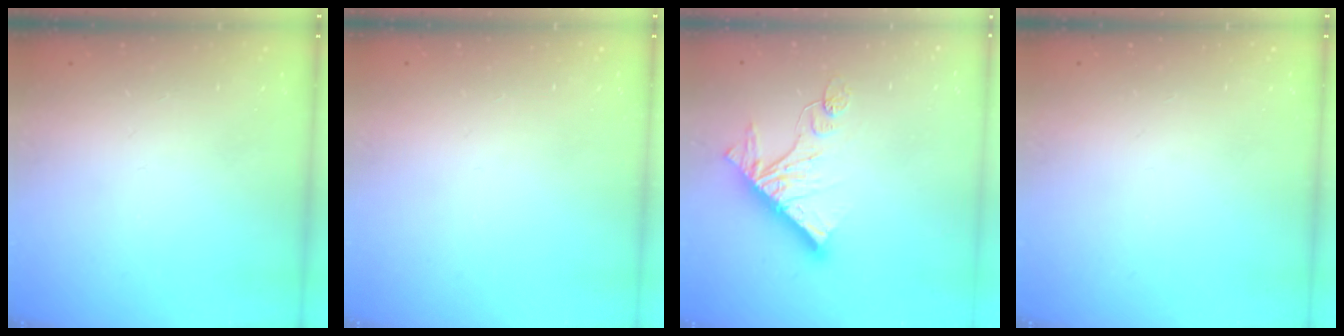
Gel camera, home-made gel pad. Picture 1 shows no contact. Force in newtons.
{"total": 0.0}
{"total": 12.9, "press": 12.9, "slide": 1.0}
{"total": 0.0}